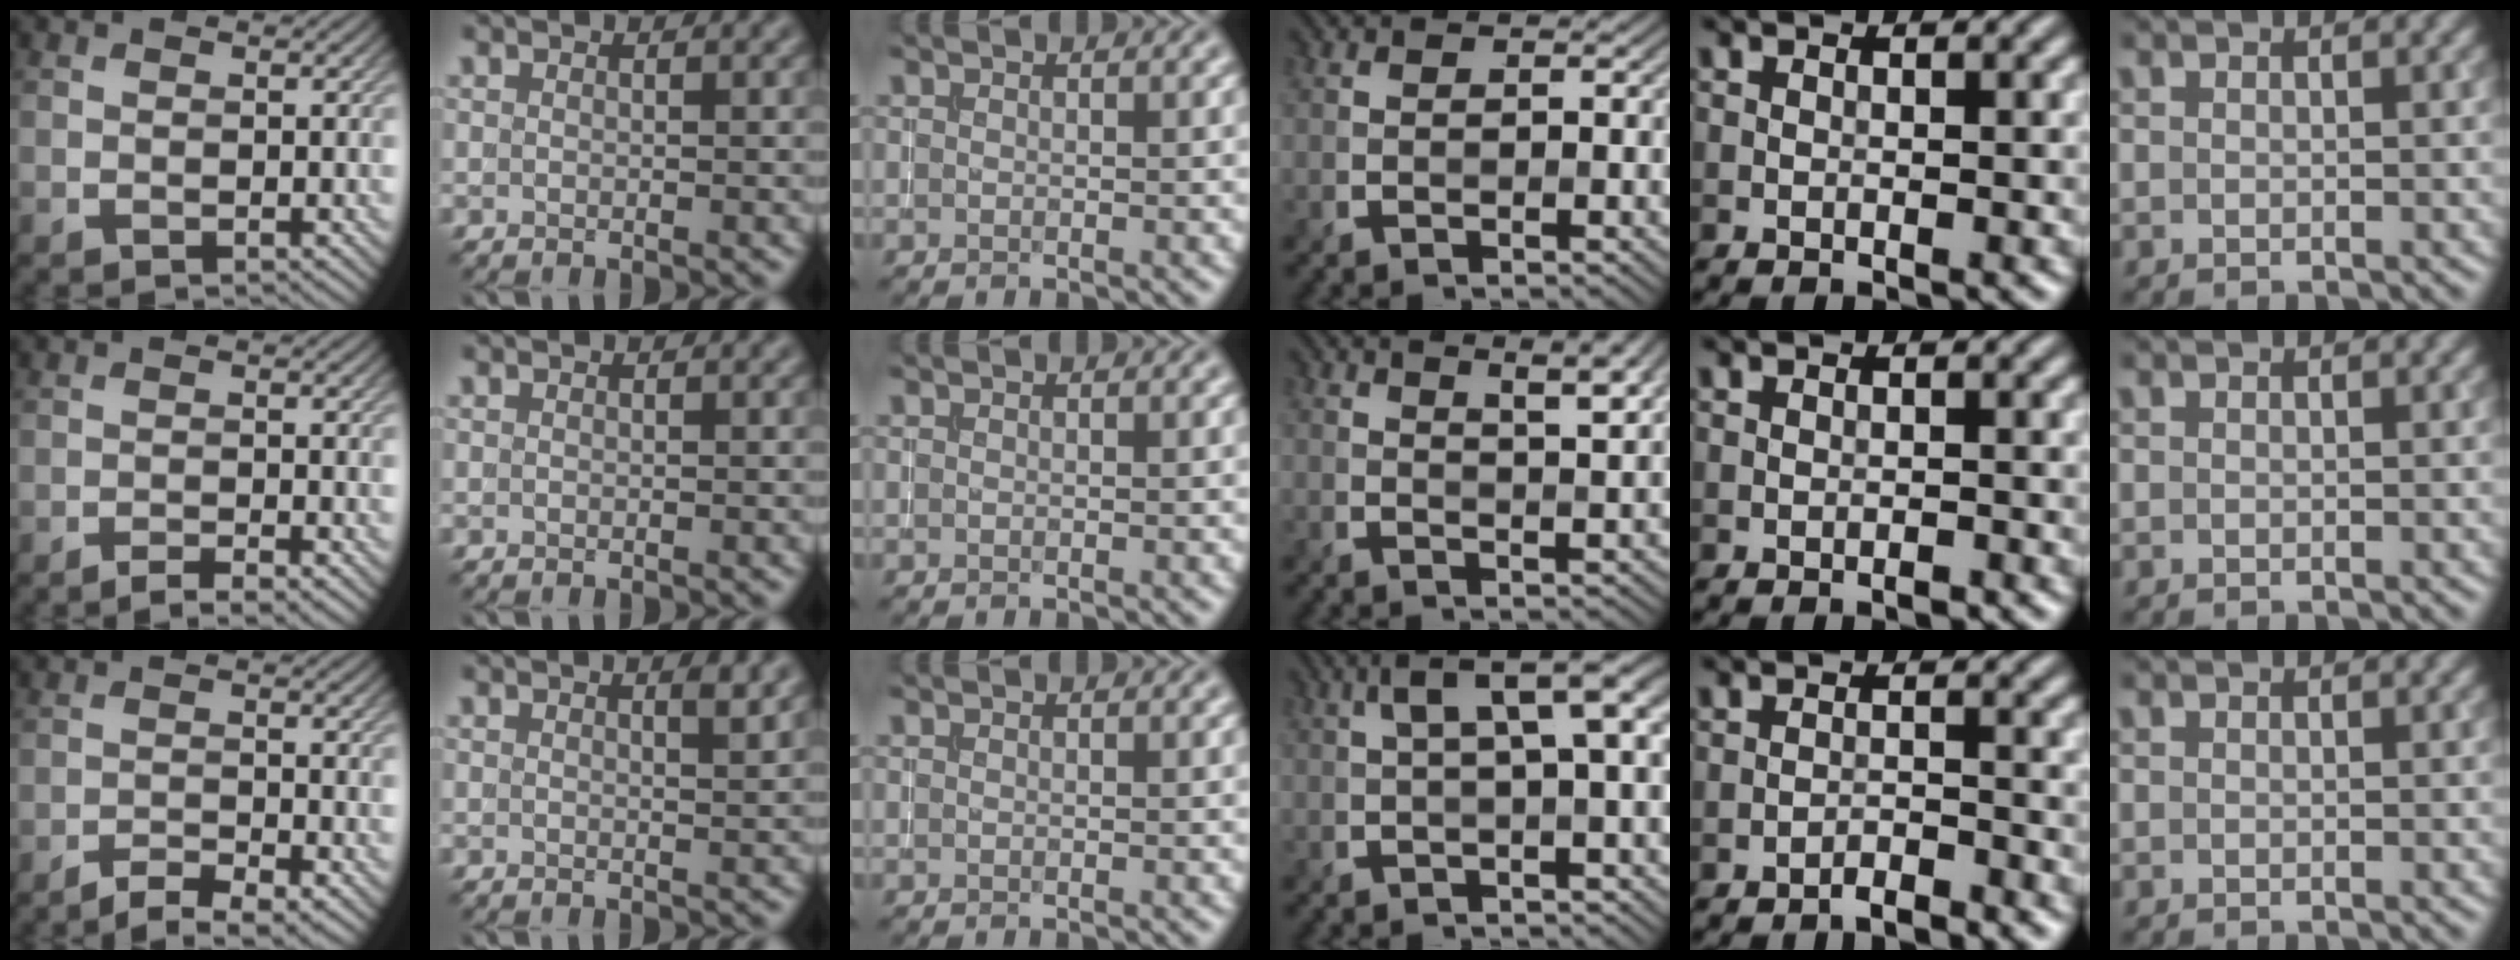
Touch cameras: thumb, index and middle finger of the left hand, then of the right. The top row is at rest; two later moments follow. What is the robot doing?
{"motion": "pour", "object": "almond"}